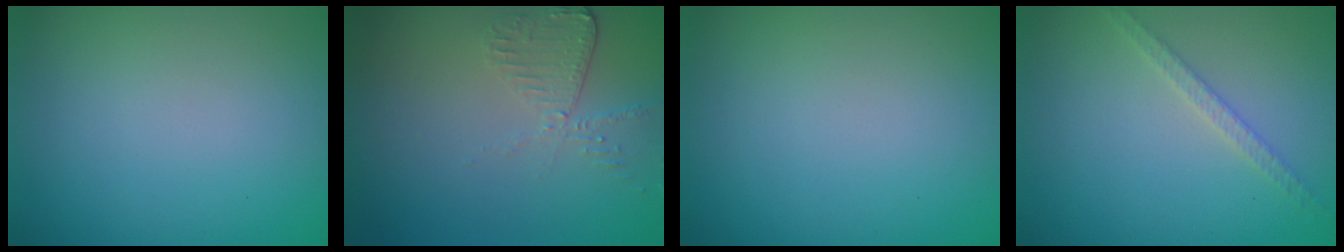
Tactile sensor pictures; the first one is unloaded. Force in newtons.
{"total": 2.7, "press": 2.4, "slide": 1.2}
{"total": 0.0}
{"total": 1.7, "press": 1.7, "slide": 0.2}